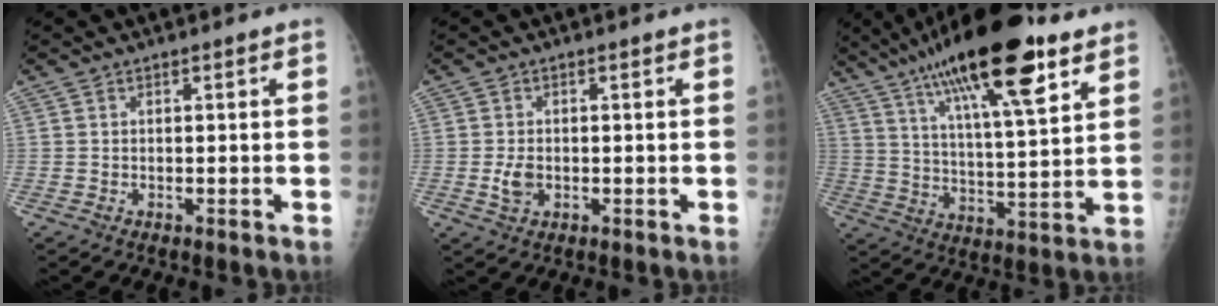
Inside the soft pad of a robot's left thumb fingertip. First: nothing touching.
{"total": 3.0, "force": [-0.5, 2.0, 2.2], "torque": [-0.042, -0.002, -0.007]}
{"total": 23.1, "force": [13.5, 5.9, 17.7], "torque": [-0.289, -0.033, 0.223]}